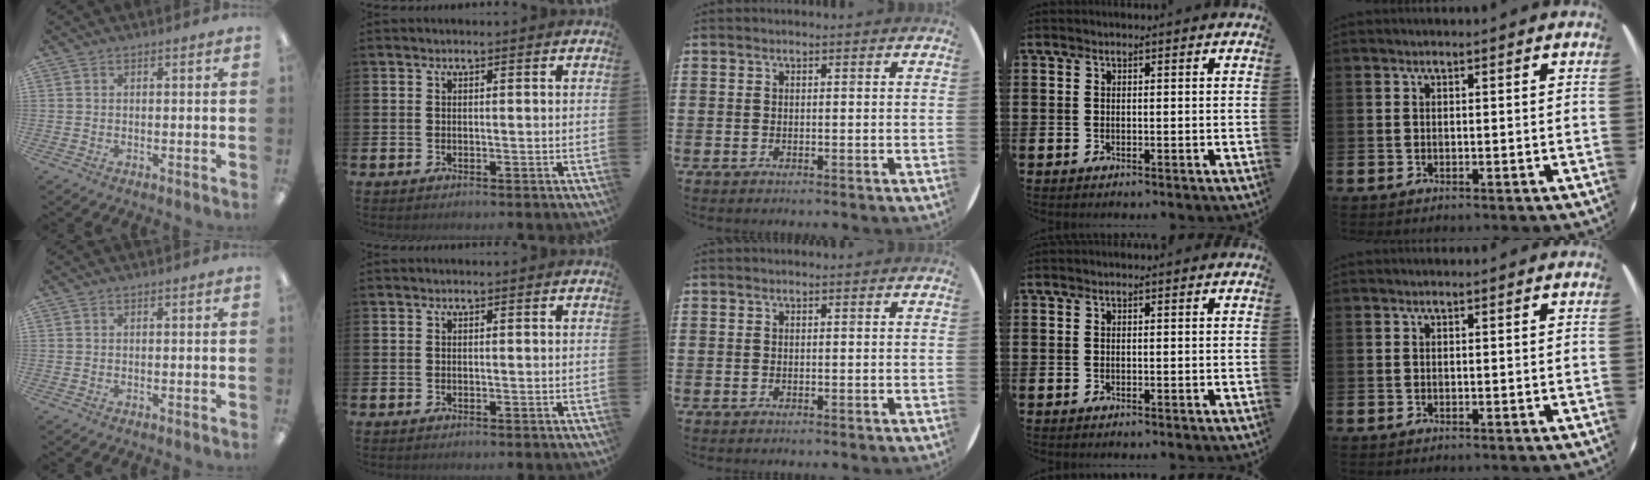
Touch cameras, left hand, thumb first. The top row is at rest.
{}